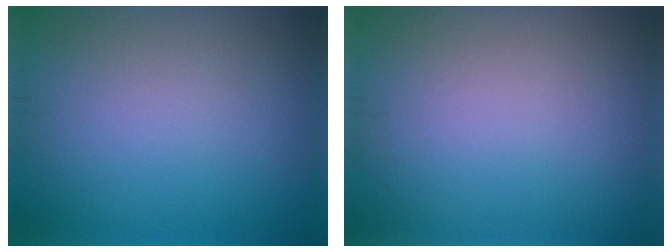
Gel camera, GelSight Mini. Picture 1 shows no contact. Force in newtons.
{"total": 0.0}